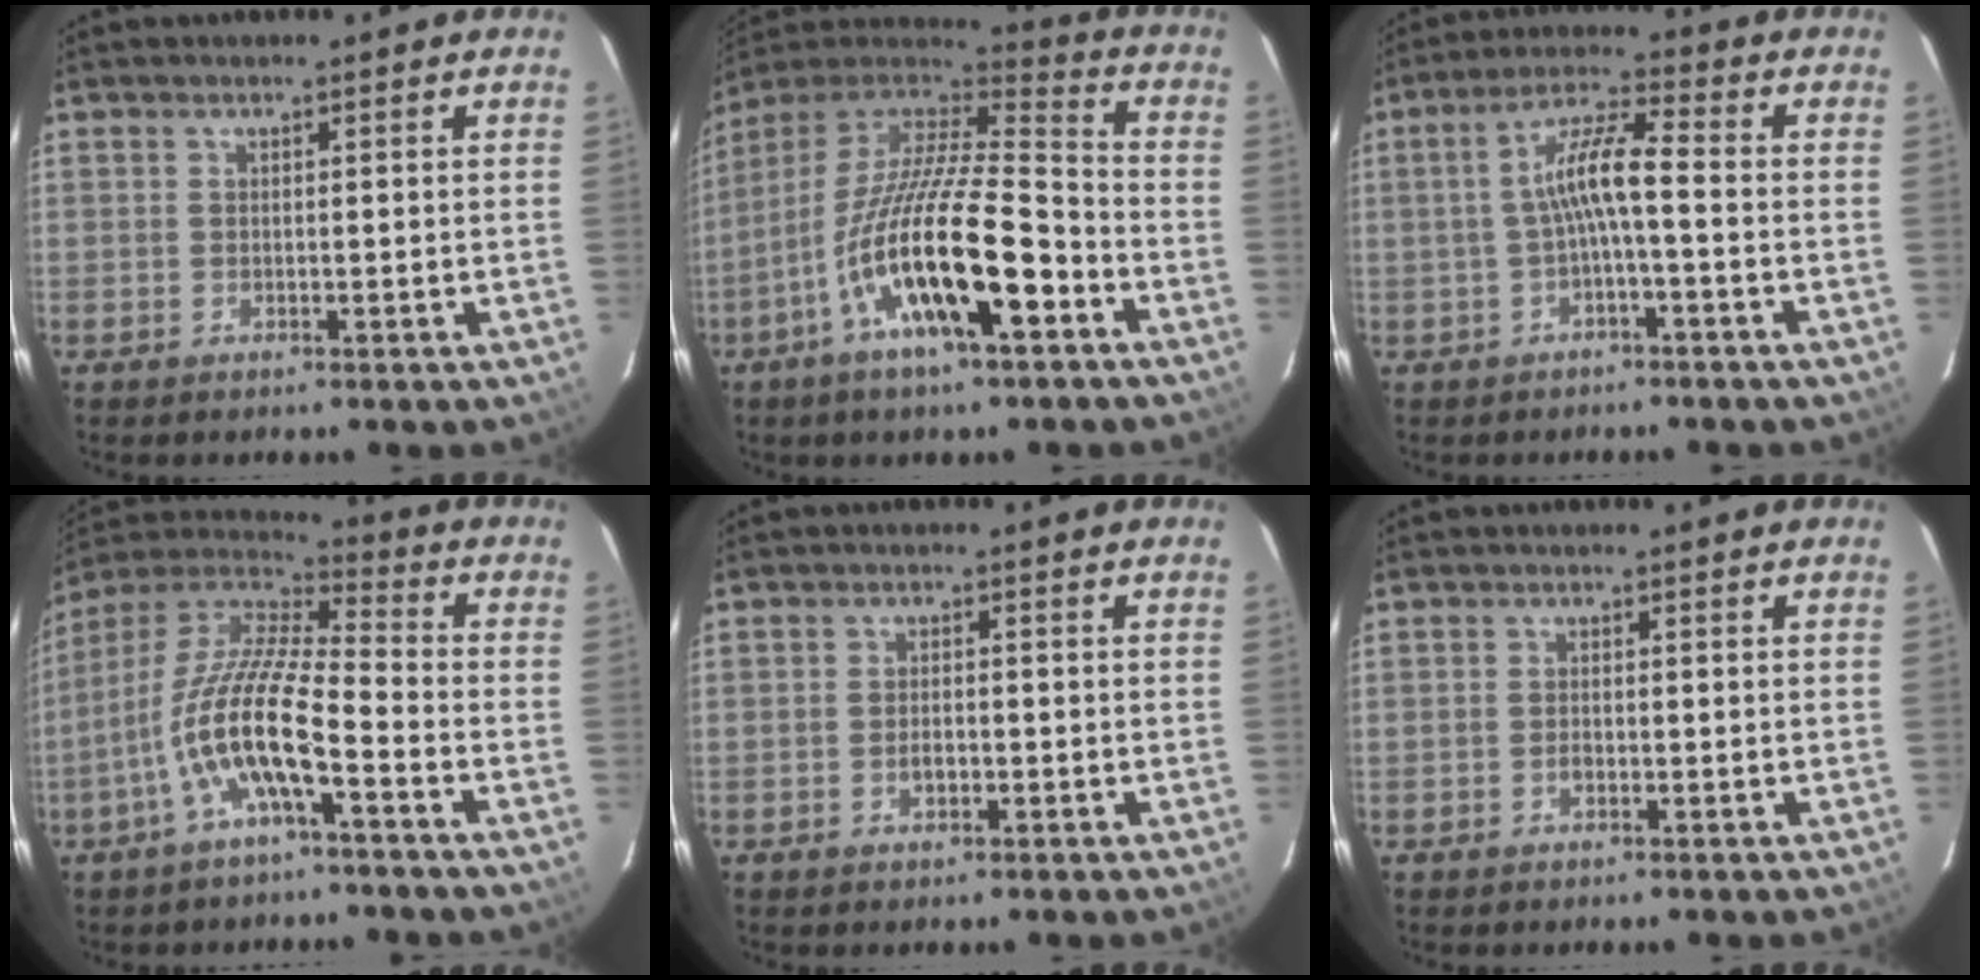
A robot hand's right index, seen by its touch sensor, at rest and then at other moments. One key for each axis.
{"total": 21.0, "fx": -9.0, "fy": 5.0, "fz": 18.4, "tx": -0.328, "ty": -0.035, "tz": -0.169}
{"total": 6.7, "fx": -1.4, "fy": 0.6, "fz": 6.5, "tx": -0.139, "ty": 0.017, "tz": -0.025}
{"total": 13.9, "fx": -5.6, "fy": 2.6, "fz": 12.4, "tx": -0.243, "ty": -0.004, "tz": -0.113}
{"total": 2.7, "fx": -1.2, "fy": 1.3, "fz": 2.0, "tx": -0.041, "ty": 0.000, "tz": -0.020}
{"total": 1.1, "fx": -0.6, "fy": 0.6, "fz": 0.7, "tx": -0.013, "ty": 0.003, "tz": -0.010}